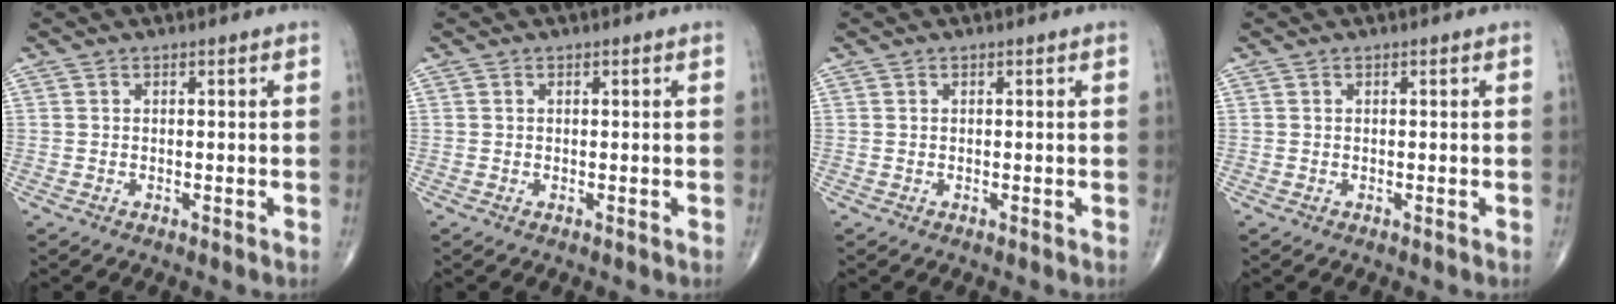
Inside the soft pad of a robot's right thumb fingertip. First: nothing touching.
{"total": 0.0}
{"total": 0.0}
{"total": 0.0}